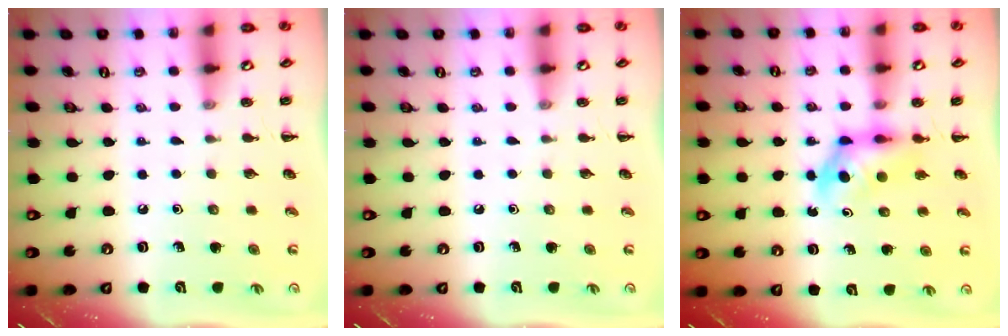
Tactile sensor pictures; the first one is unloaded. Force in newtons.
{"total": 0.0}
{"total": 5.2, "press": 5.1, "slide": 1.1}